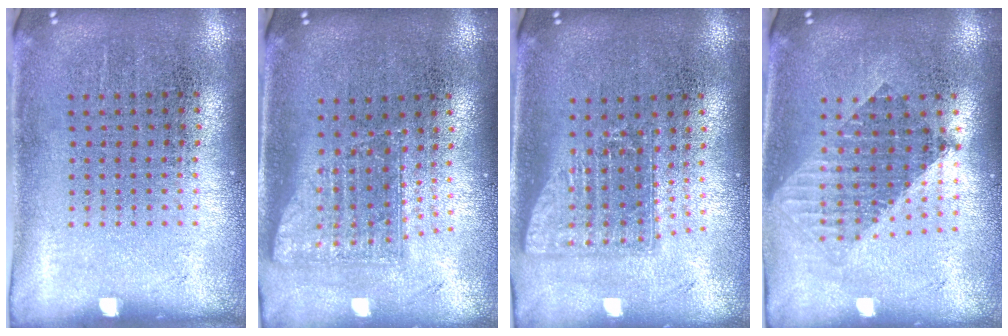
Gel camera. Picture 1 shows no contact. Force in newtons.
{"total": 1.7, "press": 1.2, "slide": 1.1}
{"total": 1.7, "press": 1.3, "slide": 1.0}
{"total": 1.6, "press": 1.3, "slide": 0.8}